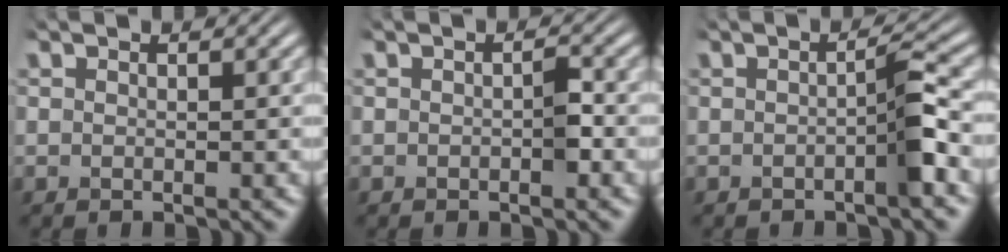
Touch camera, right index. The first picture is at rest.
{"total": 1.0, "force": [-0.3, 0.3, 0.9], "torque": [-0.011, -0.001, -0.004]}
{"total": 2.3, "force": [-0.5, 0.0, 2.3], "torque": [-0.022, 0.009, -0.014]}